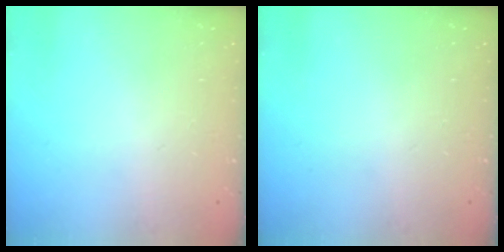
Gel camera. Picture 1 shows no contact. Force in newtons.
{"total": 0.0}